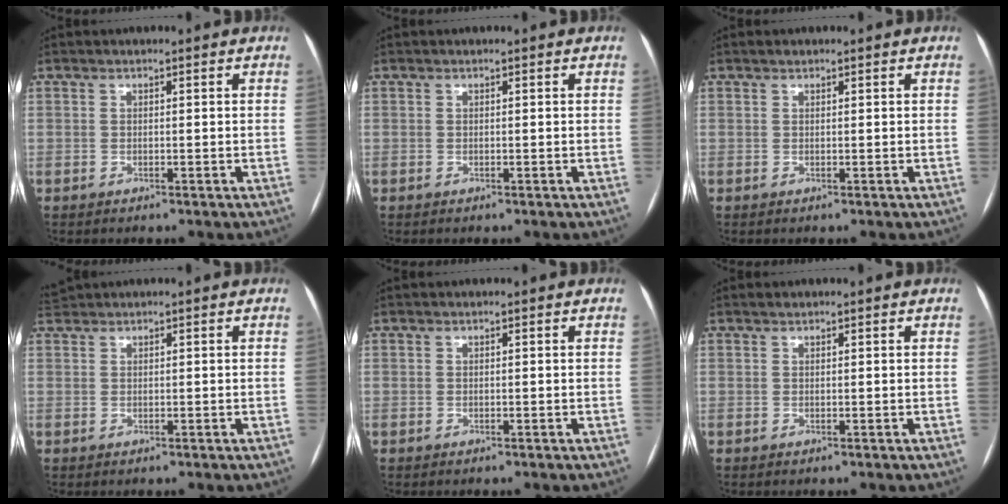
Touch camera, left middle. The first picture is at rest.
{"total": 0.0}
{"total": 0.0}
{"total": 0.9, "force": [0.9, 0.1, -0.1], "torque": [-0.005, 0.018, 0.024]}
{"total": 0.0}
{"total": 0.0}